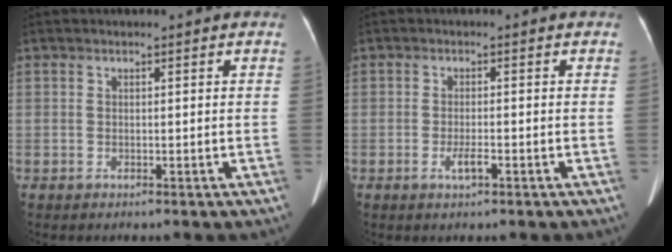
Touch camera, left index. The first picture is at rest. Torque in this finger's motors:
{"motor_torque": [0.40, 0.34, 0.19, 0.06]}